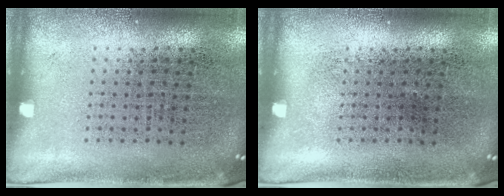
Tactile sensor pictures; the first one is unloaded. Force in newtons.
{"total": 0.0}